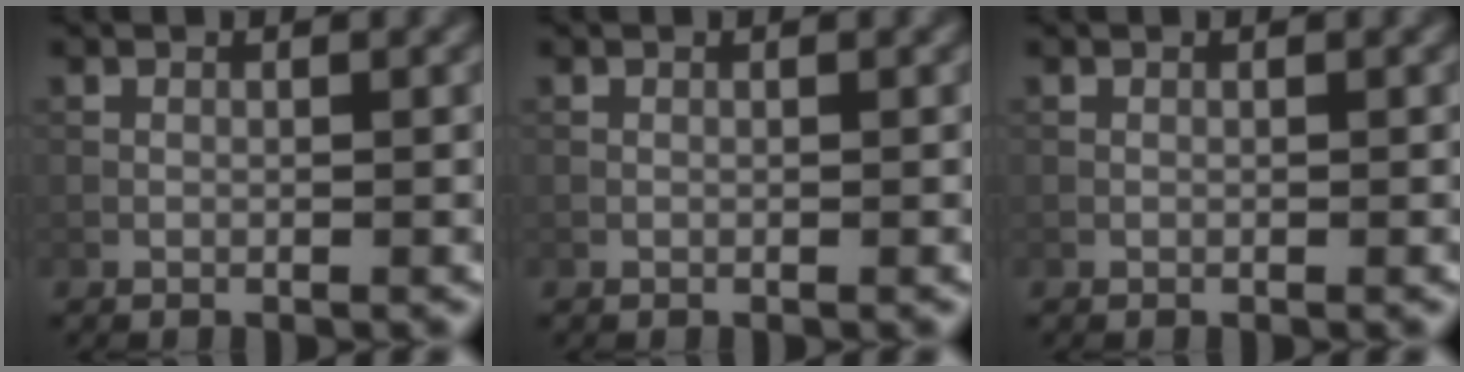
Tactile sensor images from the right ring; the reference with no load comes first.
{"total": 0.0}
{"total": 0.0}